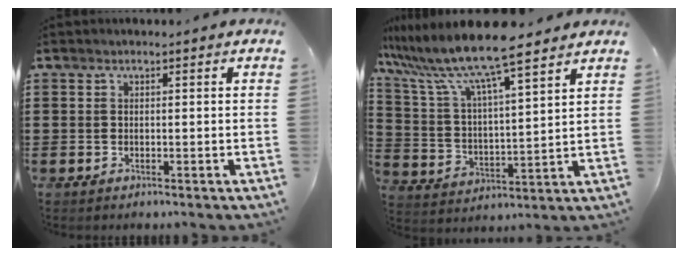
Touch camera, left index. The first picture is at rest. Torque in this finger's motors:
{"motor_torque": [2.14, 0.00, 1.05, 0.21]}